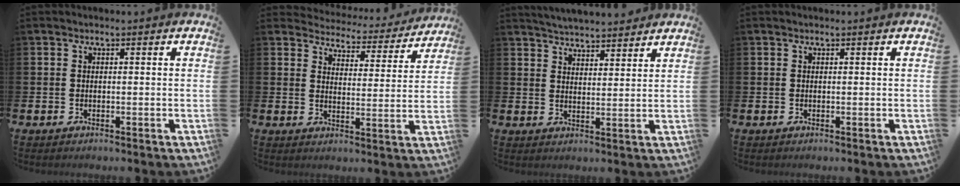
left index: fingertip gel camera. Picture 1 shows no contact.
{"total": 4.2, "force": [4.1, 1.0, 0.1], "torque": [-0.019, -0.040, 0.065]}
{"total": 4.5, "force": [4.5, 0.4, -0.2], "torque": [-0.006, -0.027, 0.080]}
{"total": 0.0}